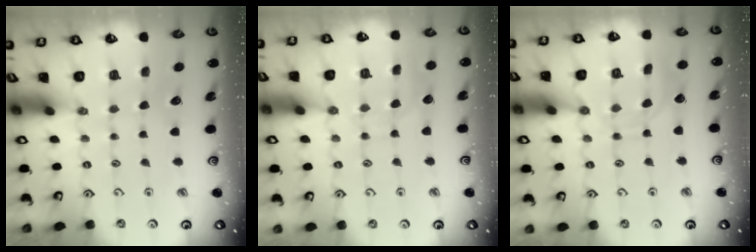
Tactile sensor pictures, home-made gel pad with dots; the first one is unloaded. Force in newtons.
{"total": 7.2, "press": 7.2, "slide": 0.5}
{"total": 8.0, "press": 8.0, "slide": 0.6}